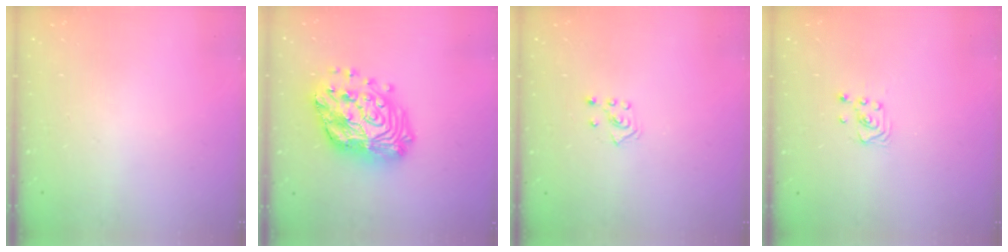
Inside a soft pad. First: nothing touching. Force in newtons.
{"total": 21.7, "press": 21.5, "slide": 2.2}
{"total": 2.8, "press": 2.7, "slide": 0.5}
{"total": 2.6, "press": 2.6, "slide": 0.3}